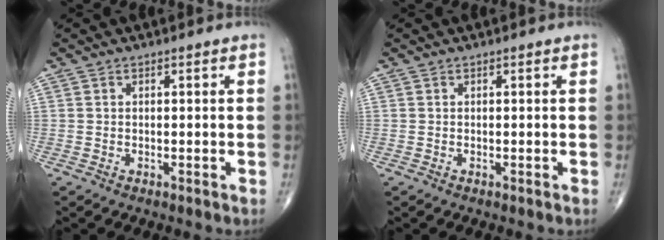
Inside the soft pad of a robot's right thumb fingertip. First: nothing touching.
{"total": 0.0}